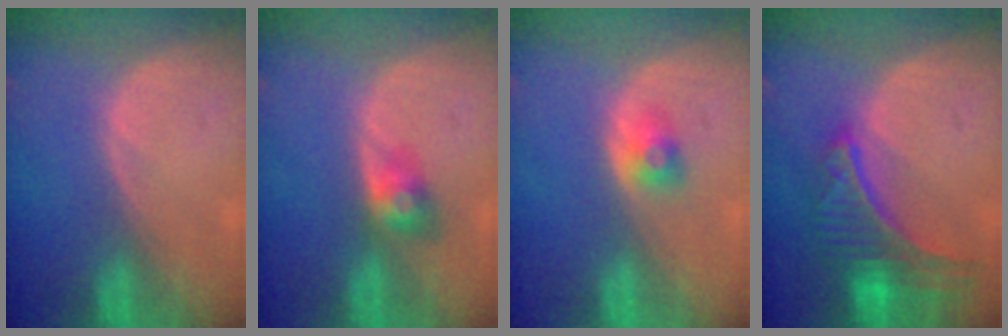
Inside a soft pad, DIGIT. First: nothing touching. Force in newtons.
{"total": 3.3, "press": 3.3, "slide": 0.3}
{"total": 2.6, "press": 2.4, "slide": 1.2}
{"total": 9.0, "press": 7.9, "slide": 4.3}